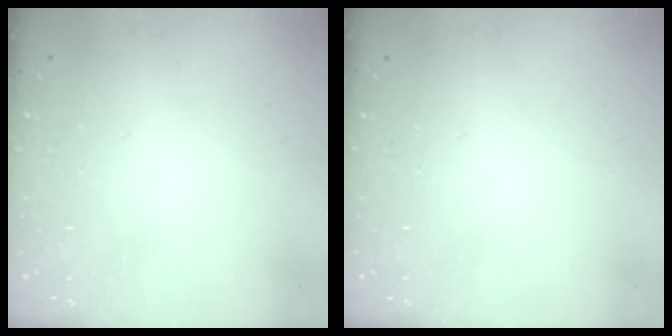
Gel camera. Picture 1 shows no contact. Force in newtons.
{"total": 0.0}